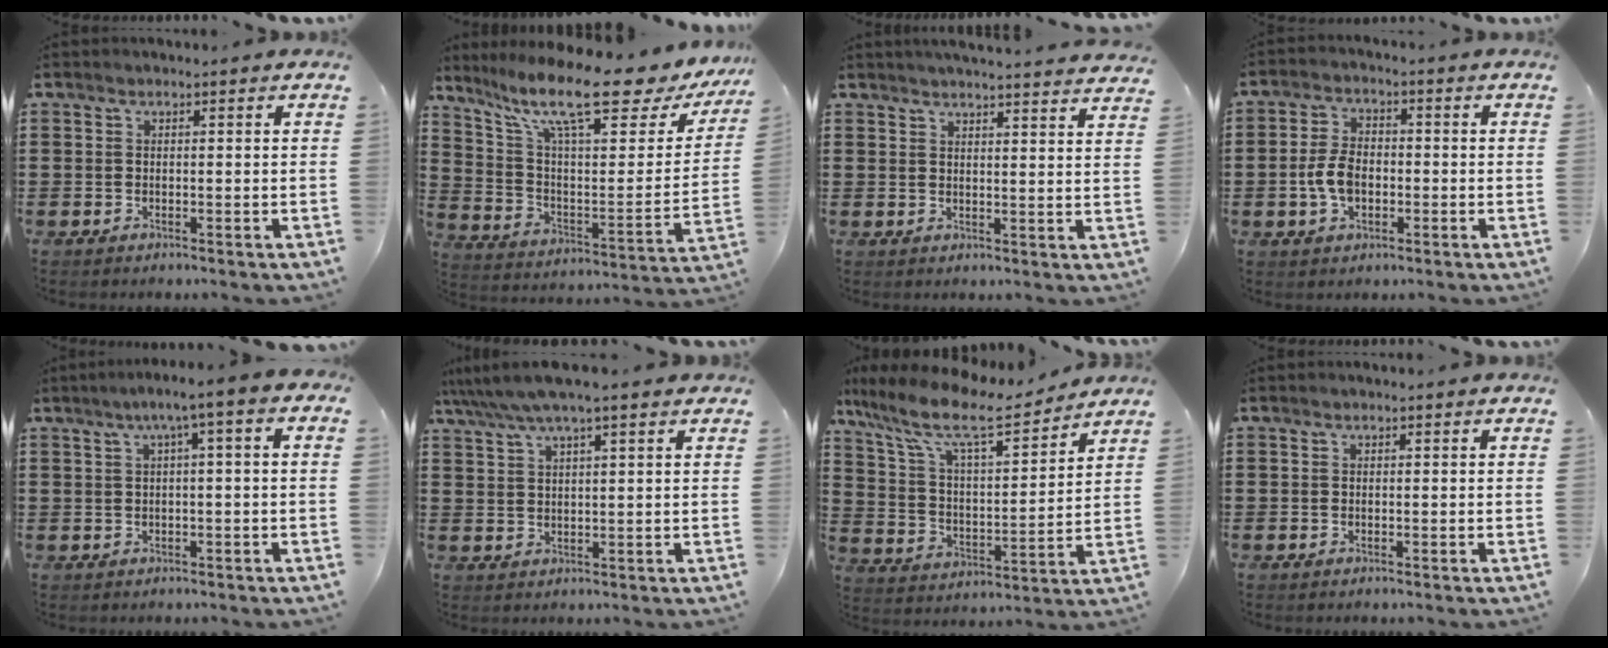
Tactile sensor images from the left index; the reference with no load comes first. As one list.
[{"total": 14.9, "force": [10.5, 2.6, 10.3], "torque": [-0.202, -0.071, 0.170]}, {"total": 3.8, "force": [3.7, -0.7, 0.6], "torque": [-0.023, -0.019, 0.065]}, {"total": 5.7, "force": [-1.0, 3.4, 4.4], "torque": [-0.107, 0.000, -0.025]}, {"total": 3.4, "force": [0.2, 0.1, 3.4], "torque": [-0.064, 0.004, -0.003]}, {"total": 4.9, "force": [3.8, 0.5, 3.1], "torque": [-0.070, -0.007, 0.067]}, {"total": 11.1, "force": [8.7, 2.3, 6.5], "torque": [-0.159, -0.047, 0.147]}, {"total": 0.0}]